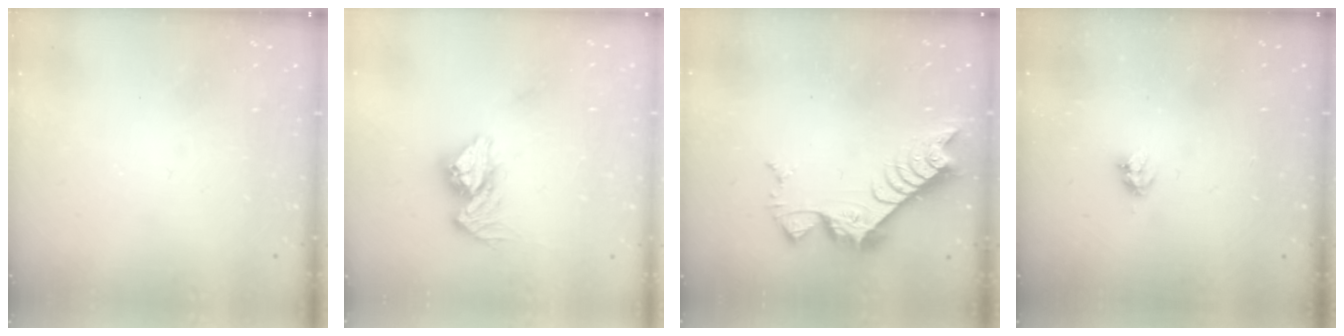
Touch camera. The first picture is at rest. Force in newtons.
{"total": 10.7, "press": 10.6, "slide": 0.9}
{"total": 8.5, "press": 8.5, "slide": 0.8}
{"total": 3.5, "press": 3.5, "slide": 0.4}